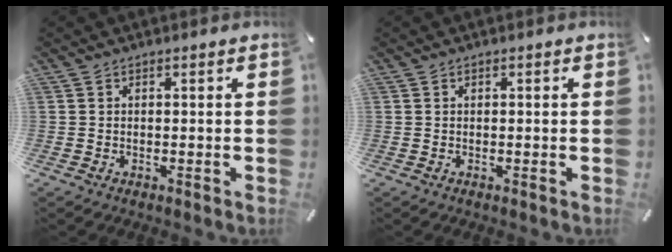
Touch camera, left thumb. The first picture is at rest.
{"total": 0.0}